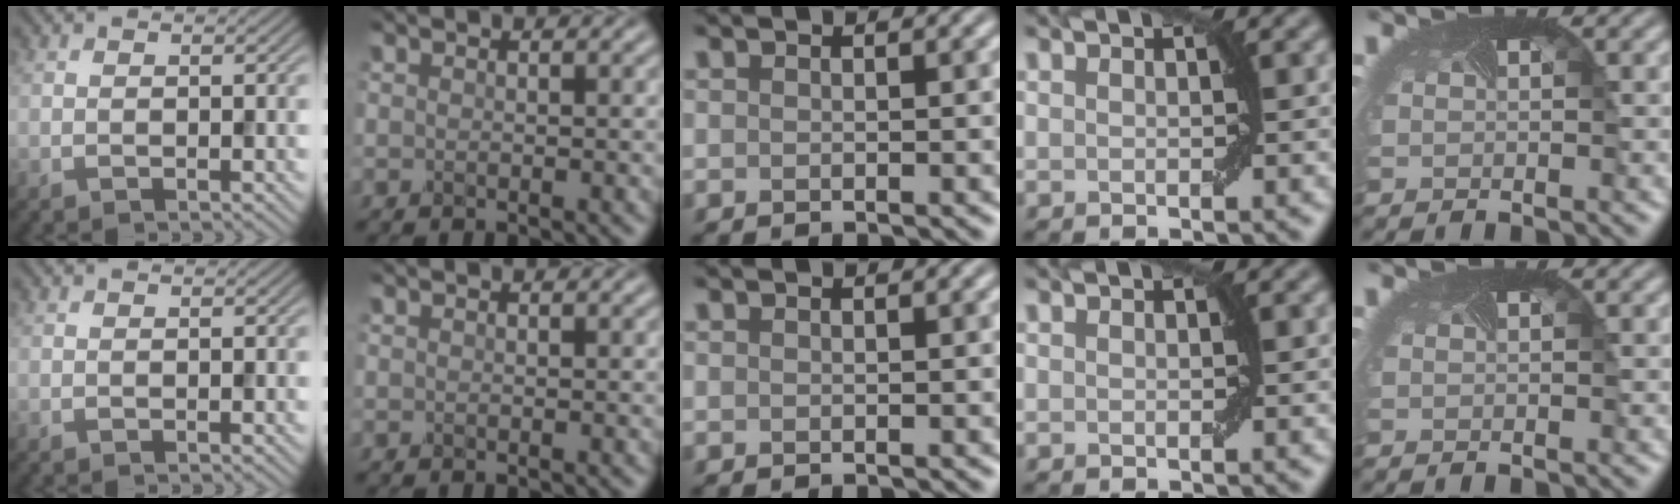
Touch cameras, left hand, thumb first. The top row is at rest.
{}